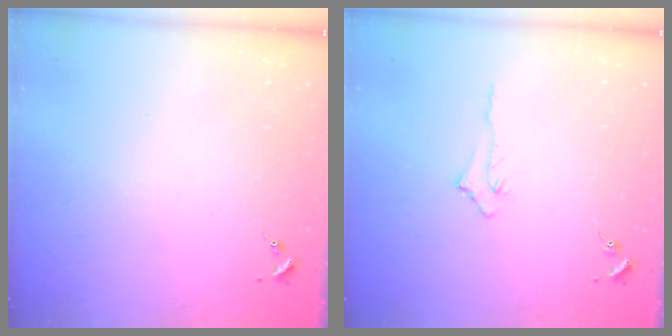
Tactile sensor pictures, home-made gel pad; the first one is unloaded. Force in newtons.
{"total": 3.3, "press": 3.3, "slide": 0.5}